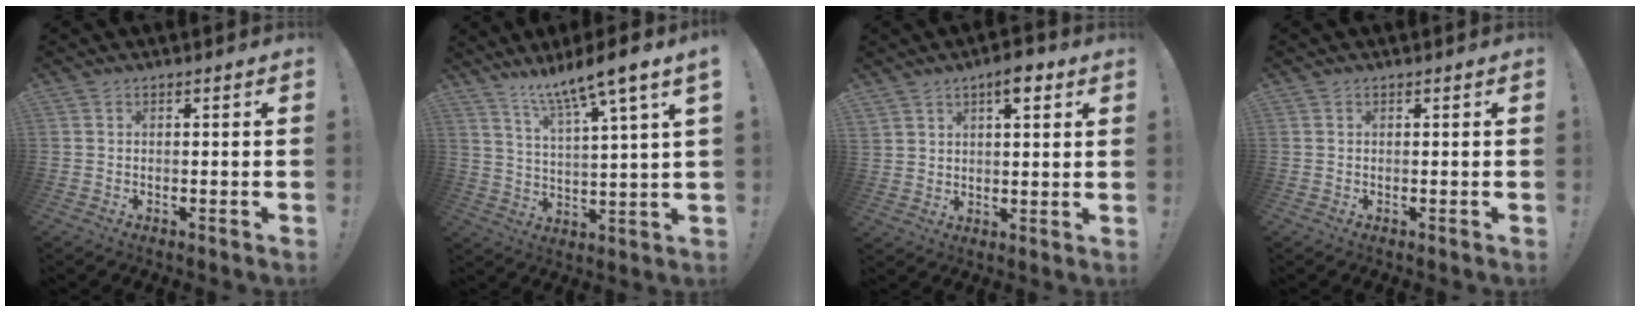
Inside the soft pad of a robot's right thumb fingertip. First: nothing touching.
{"total": 10.5, "force": [8.1, -0.2, 6.7], "torque": [-0.115, -0.057, 0.127]}
{"total": 8.0, "force": [4.8, 5.2, 3.7], "torque": [-0.053, -0.024, 0.089]}
{"total": 0.0}